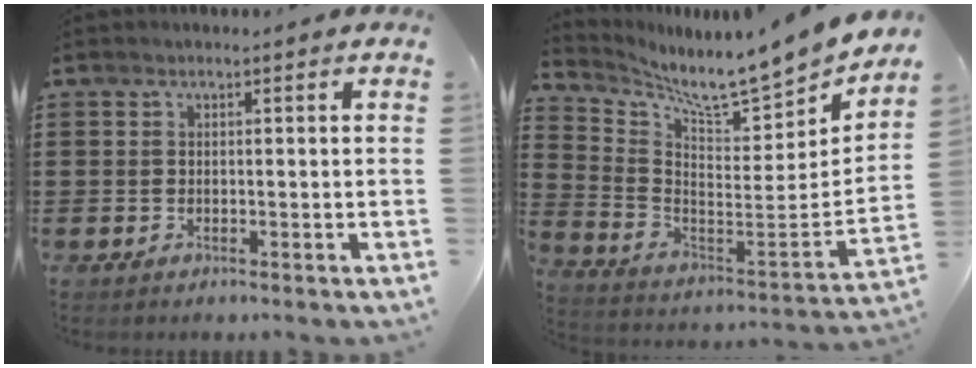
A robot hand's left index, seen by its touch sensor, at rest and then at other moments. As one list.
[{"total": 7.2, "force": [6.7, 0.0, 2.7], "torque": [-0.073, -0.078, 0.103]}]